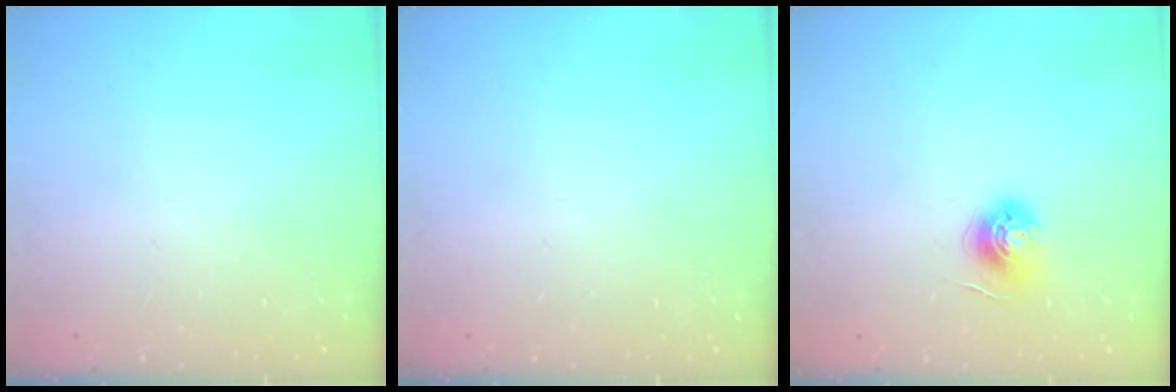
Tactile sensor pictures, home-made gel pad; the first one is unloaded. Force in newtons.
{"total": 0.0}
{"total": 6.1, "press": 6.1, "slide": 0.5}